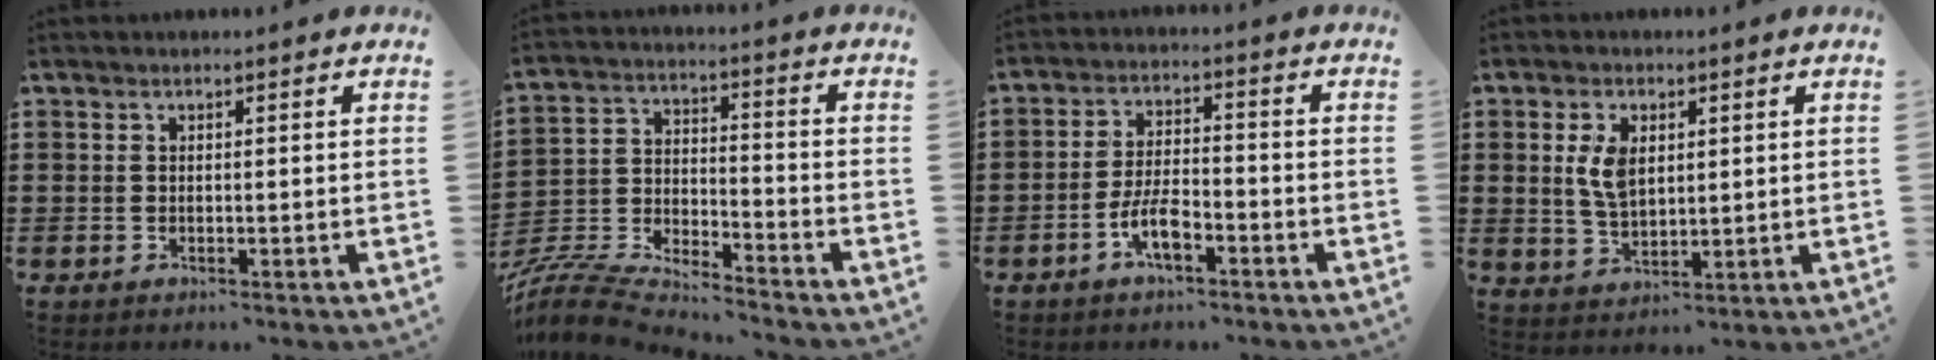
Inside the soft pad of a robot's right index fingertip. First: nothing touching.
{"total": 6.2, "force": [-6.1, 0.7, 1.1], "torque": [-0.049, -0.015, -0.132]}
{"total": 5.6, "force": [-2.9, 2.2, 4.2], "torque": [-0.097, 0.004, -0.061]}
{"total": 5.6, "force": [1.3, 3.2, 4.4], "torque": [-0.102, 0.009, 0.020]}